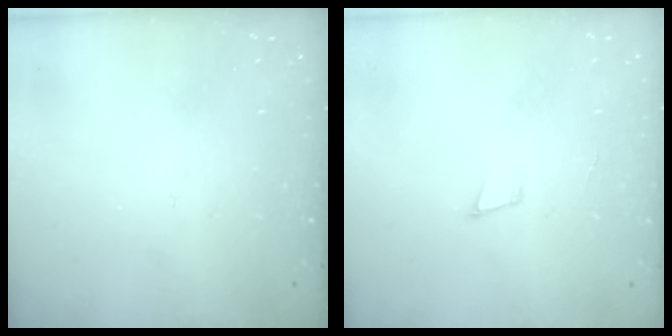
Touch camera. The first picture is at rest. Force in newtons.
{"total": 3.7, "press": 2.5, "slide": 2.6}